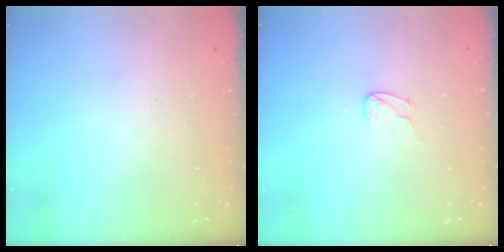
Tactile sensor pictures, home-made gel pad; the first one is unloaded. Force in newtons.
{"total": 4.4, "press": 4.4, "slide": 0.4}